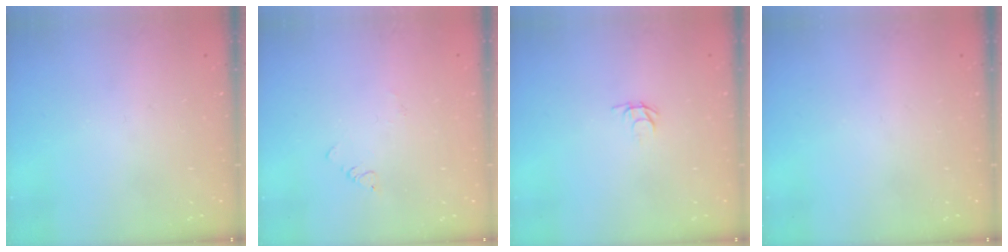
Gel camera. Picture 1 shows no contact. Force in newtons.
{"total": 2.1, "press": 2.1, "slide": 0.3}
{"total": 2.5, "press": 2.5, "slide": 0.3}
{"total": 0.0}